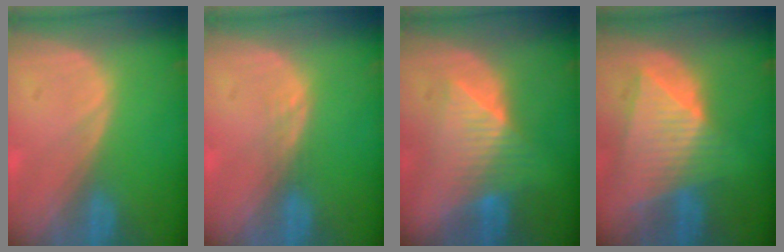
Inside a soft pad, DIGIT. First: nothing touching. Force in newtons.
{"total": 1.1, "press": 1.1, "slide": 0.1}
{"total": 6.6, "press": 6.6, "slide": 0.5}
{"total": 9.1, "press": 8.0, "slide": 4.3}